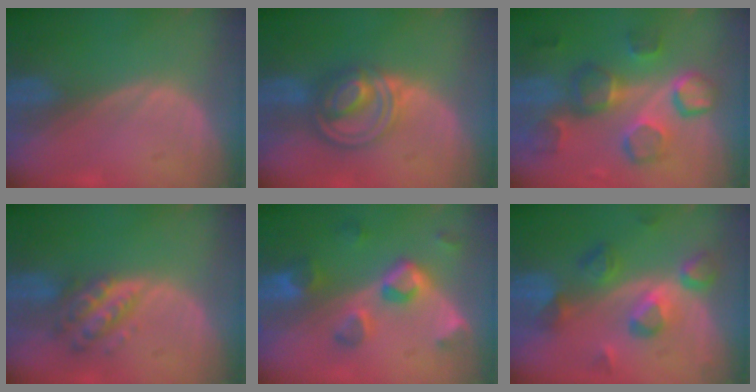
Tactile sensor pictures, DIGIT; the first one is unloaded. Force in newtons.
{"total": 7.9, "press": 6.9, "slide": 3.9}
{"total": 9.6, "press": 9.5, "slide": 0.9}
{"total": 6.3, "press": 5.7, "slide": 2.6}
{"total": 7.7, "press": 7.0, "slide": 3.1}
{"total": 7.4, "press": 7.4, "slide": 0.8}